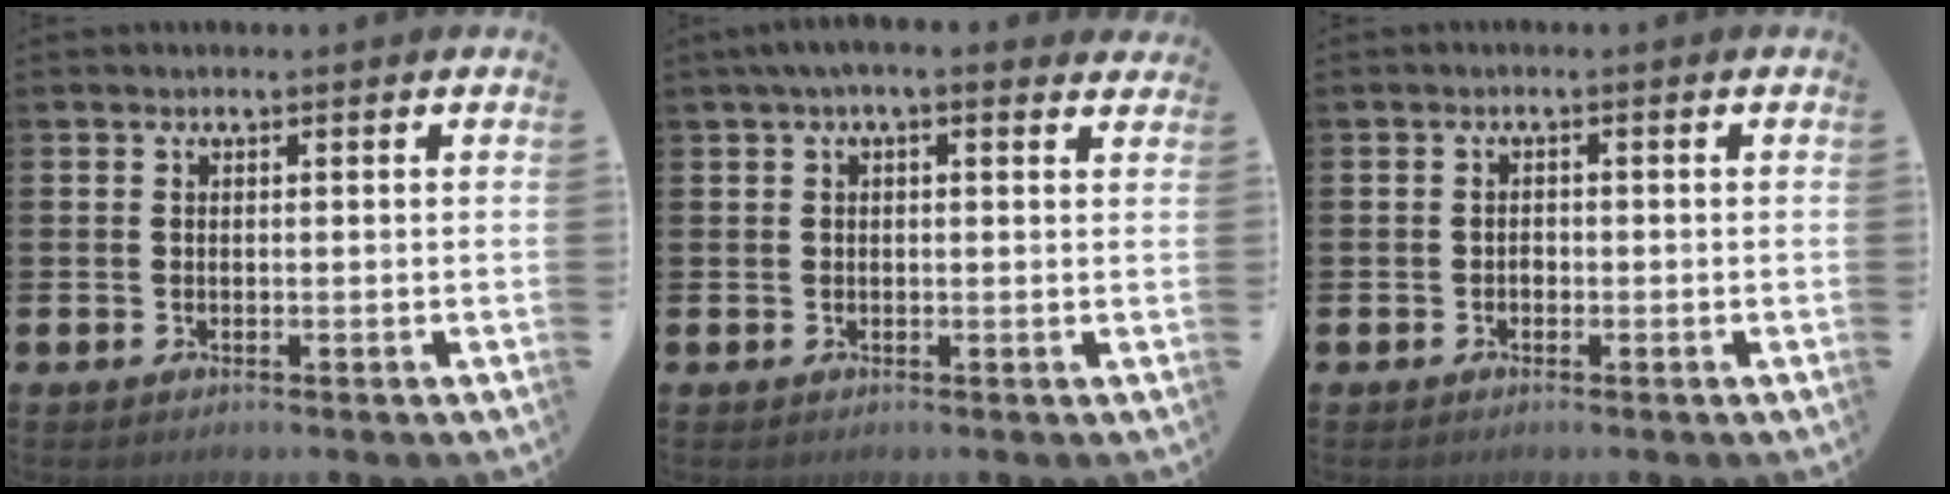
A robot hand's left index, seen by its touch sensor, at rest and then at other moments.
{"total": 2.2, "force": [1.7, 0.4, 1.4], "torque": [-0.020, -0.002, 0.027]}
{"total": 0.9, "force": [-0.5, 0.7, 0.3], "torque": [-0.006, 0.003, -0.010]}